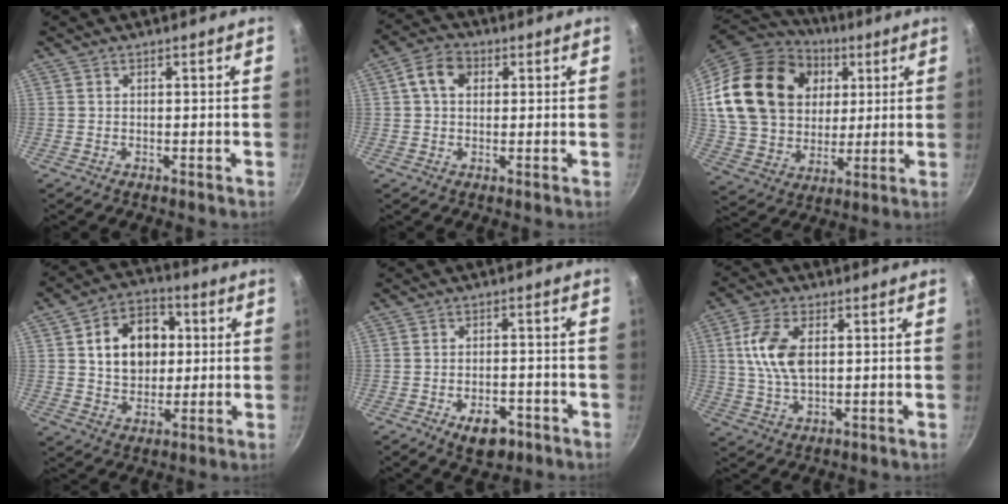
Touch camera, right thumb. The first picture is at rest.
{"total": 6.2, "force": [1.6, 4.4, 4.0], "torque": [-0.060, 0.012, 0.017]}
{"total": 27.4, "force": [8.1, 20.5, 16.2], "torque": [-0.274, 0.004, 0.154]}
{"total": 13.9, "force": [2.3, 10.5, 8.7], "torque": [-0.099, 0.010, 0.035]}
{"total": 7.0, "force": [-3.6, 3.9, 4.6], "torque": [-0.049, 0.018, -0.046]}
{"total": 9.6, "force": [1.8, 5.2, 7.8], "torque": [-0.149, 0.004, 0.032]}